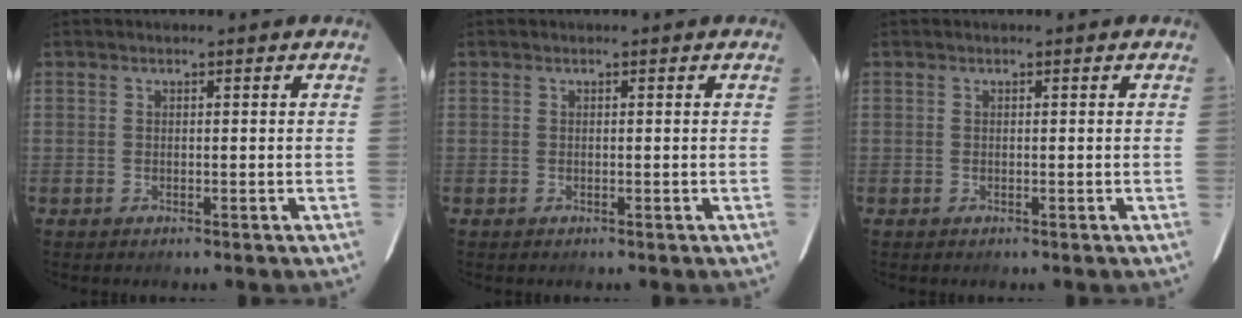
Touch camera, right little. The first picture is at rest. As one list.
[{"total": 0.0}, {"total": 0.0}]